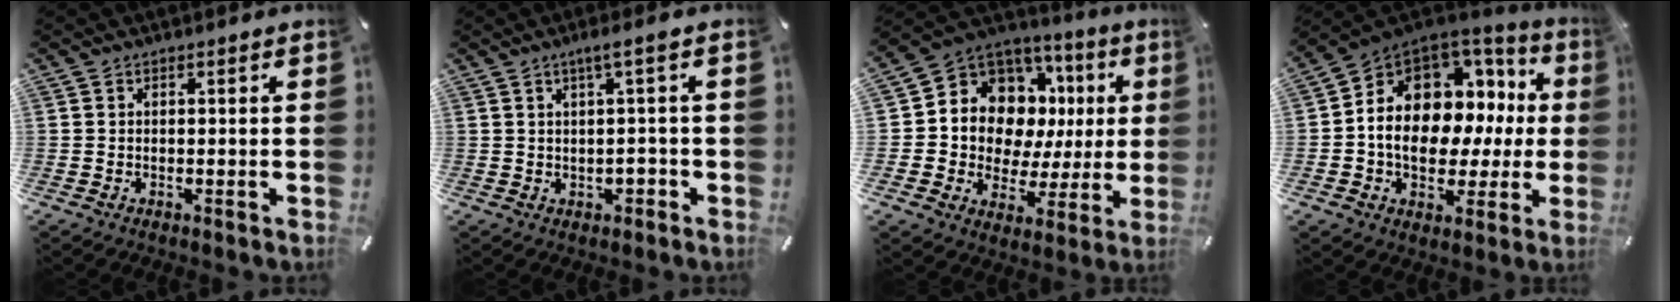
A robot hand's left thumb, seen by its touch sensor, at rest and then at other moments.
{"total": 4.0, "force": [0.7, 1.0, 3.8], "torque": [-0.071, 0.005, 0.009]}
{"total": 10.5, "force": [3.9, 9.0, 3.9], "torque": [-0.077, -0.058, 0.082]}
{"total": 13.6, "force": [0.4, 10.9, 8.2], "torque": [-0.125, -0.021, 0.005]}